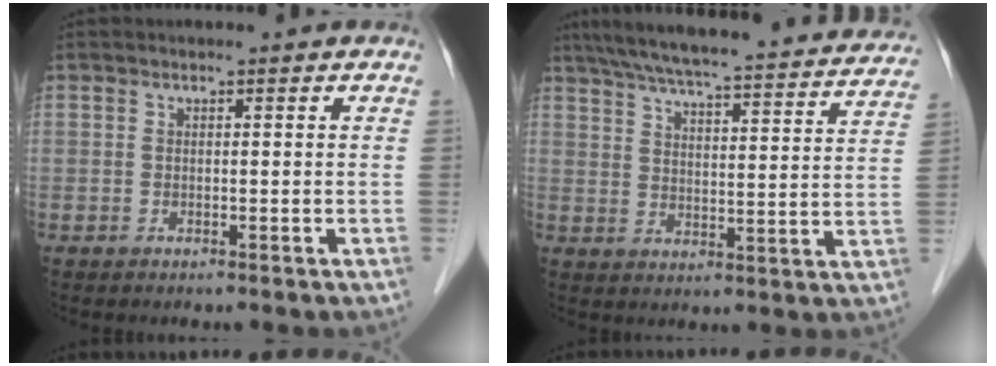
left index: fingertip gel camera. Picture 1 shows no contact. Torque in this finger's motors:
{"motor_torque": [-0.22, -0.75, 0.45, 0.11]}